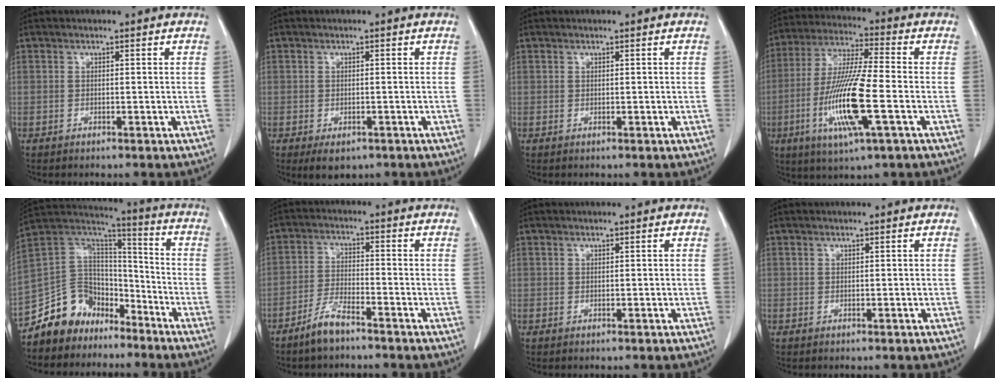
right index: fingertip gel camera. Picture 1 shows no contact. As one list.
[{"total": 3.2, "force": [-1.9, 1.9, 1.8], "torque": [-0.021, -0.002, -0.019]}, {"total": 0.0}, {"total": 14.1, "force": [-3.9, 0.9, 13.5], "torque": [-0.274, -0.015, -0.075]}, {"total": 12.2, "force": [-9.2, 7.7, 1.9], "torque": [-0.039, 0.079, -0.169]}, {"total": 5.2, "force": [-4.1, 0.9, 3.0], "torque": [-0.066, -0.005, -0.084]}, {"total": 0.0}, {"total": 0.0}]